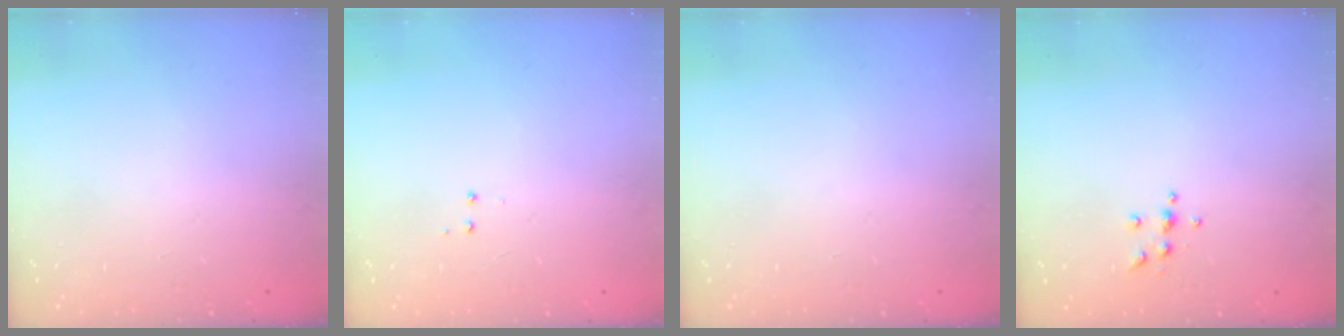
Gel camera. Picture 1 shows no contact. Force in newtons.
{"total": 3.5, "press": 3.5, "slide": 0.5}
{"total": 0.0}
{"total": 4.9, "press": 4.9, "slide": 0.7}